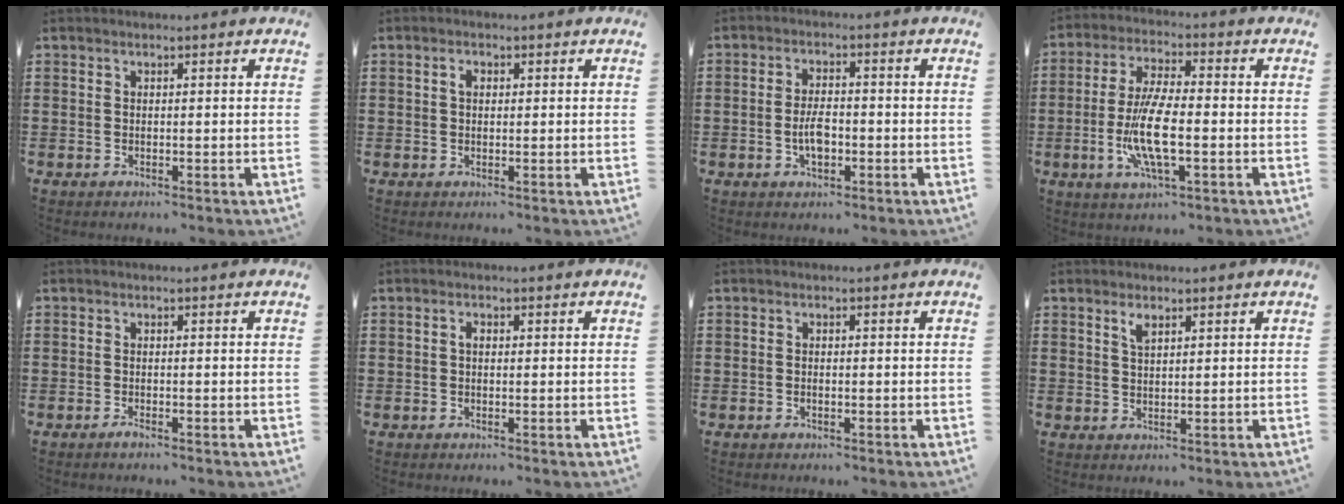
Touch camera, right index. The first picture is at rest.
{"total": 1.5, "force": [0.3, 1.0, 1.1], "torque": [-0.024, 0.009, 0.005]}
{"total": 4.3, "force": [-1.1, 1.9, 3.8], "torque": [-0.075, 0.001, -0.020]}
{"total": 9.4, "force": [-2.3, 2.7, 8.7], "torque": [-0.190, -0.013, -0.048]}
{"total": 0.8, "force": [-0.7, 0.0, 0.5], "torque": [-0.010, -0.005, -0.012]}
{"total": 1.1, "force": [0.0, 0.6, 0.9], "torque": [-0.019, 0.004, -0.001]}
{"total": 0.6, "force": [-0.3, 0.2, 0.4], "torque": [-0.010, -0.003, -0.004]}
{"total": 1.9, "force": [1.2, 0.8, 1.3], "torque": [-0.029, 0.002, 0.022]}